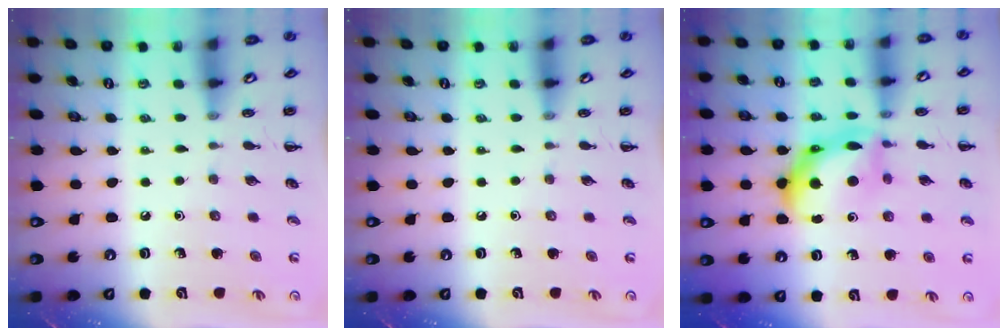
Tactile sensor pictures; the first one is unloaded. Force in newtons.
{"total": 0.0}
{"total": 12.3, "press": 12.3, "slide": 0.2}